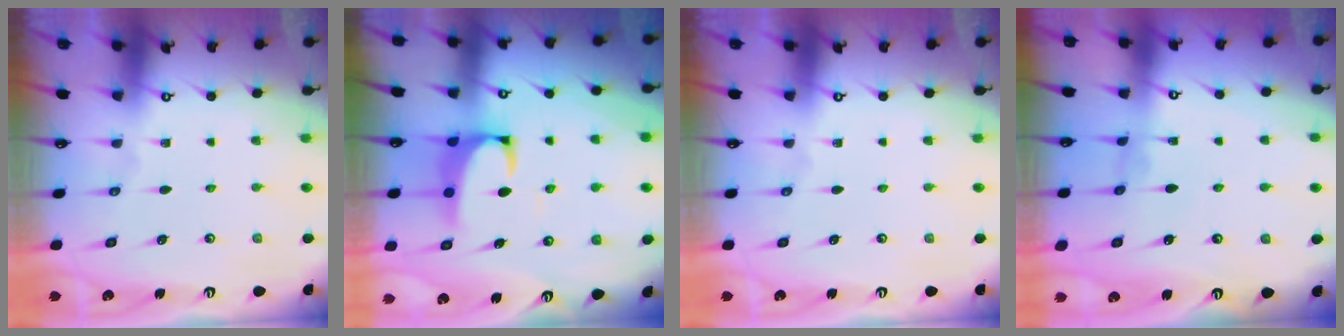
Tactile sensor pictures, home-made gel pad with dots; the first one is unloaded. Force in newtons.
{"total": 2.5, "press": 2.3, "slide": 1.0}
{"total": 0.0}
{"total": 1.9, "press": 1.9, "slide": 0.3}